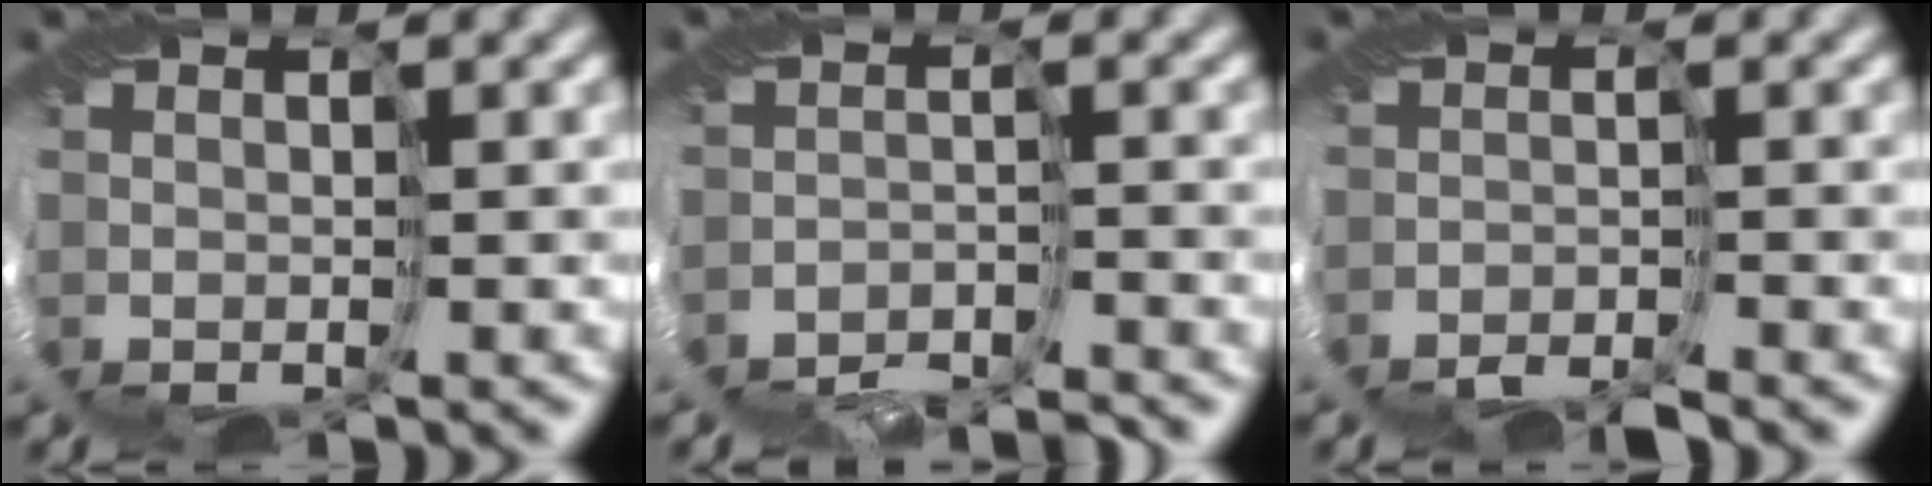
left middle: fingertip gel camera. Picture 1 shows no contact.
{"total": 5.2, "force": [-5.2, 0.1, 0.0], "torque": [-0.007, -0.008, -0.097]}
{"total": 3.9, "force": [-3.9, 0.3, 0.7], "torque": [-0.003, -0.007, -0.074]}